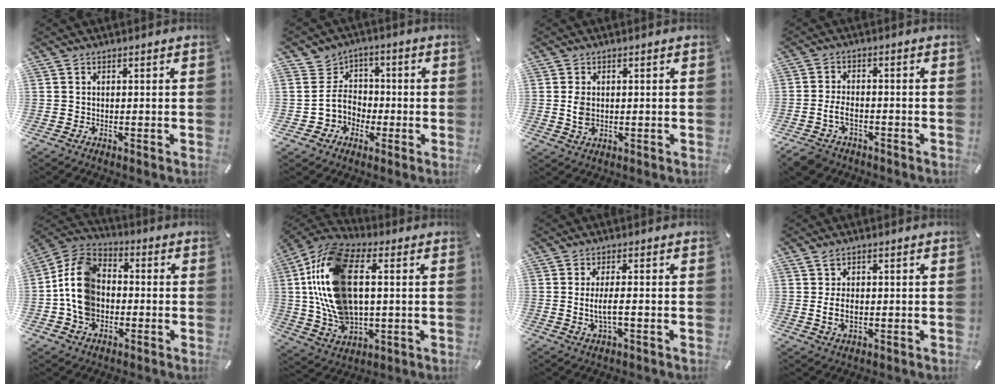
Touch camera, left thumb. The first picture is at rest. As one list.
[{"total": 9.0, "force": [-1.3, 8.9, 0.7], "torque": [-0.020, 0.021, -0.018]}, {"total": 3.4, "force": [0.0, 2.3, 2.5], "torque": [-0.056, 0.002, -0.001]}, {"total": 5.3, "force": [-2.6, 3.4, 3.1], "torque": [-0.071, 0.012, -0.051]}, {"total": 12.1, "force": [-2.2, 10.0, 6.4], "torque": [-0.155, 0.025, -0.042]}, {"total": 19.2, "force": [2.0, 12.4, 14.5], "torque": [-0.339, 0.003, 0.038]}, {"total": 5.1, "force": [-0.5, 1.5, 4.8], "torque": [-0.099, -0.003, -0.014]}, {"total": 4.6, "force": [-0.1, 2.8, 3.6], "torque": [-0.082, -0.004, -0.008]}]